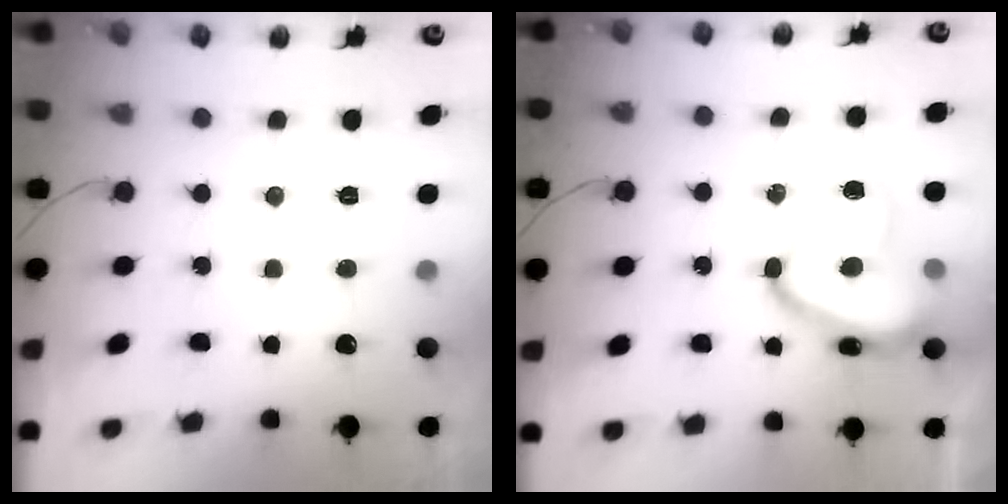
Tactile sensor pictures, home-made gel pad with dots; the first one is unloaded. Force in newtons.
{"total": 16.2, "press": 16.1, "slide": 1.6}